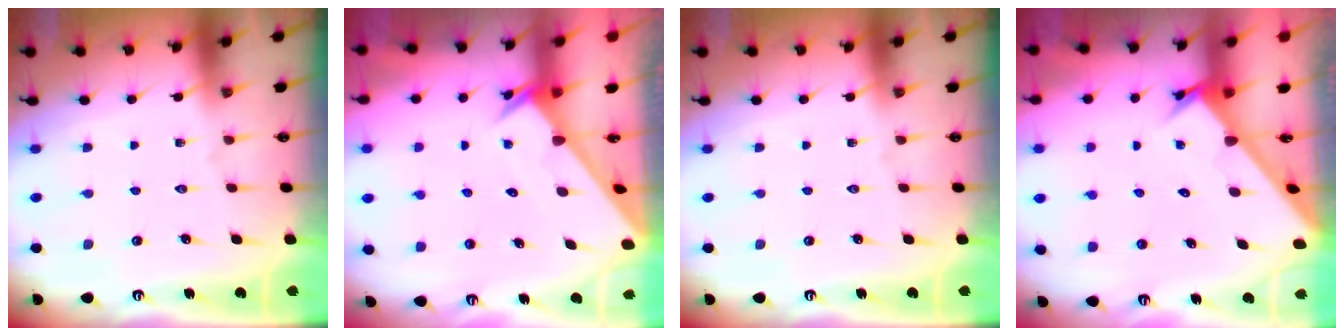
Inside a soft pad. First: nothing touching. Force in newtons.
{"total": 2.0, "press": 2.0, "slide": 0.1}
{"total": 0.0}
{"total": 2.7, "press": 2.7, "slide": 0.2}